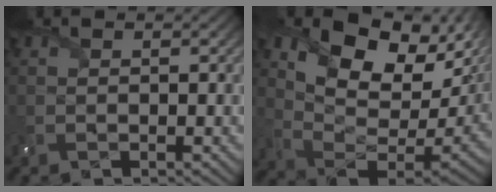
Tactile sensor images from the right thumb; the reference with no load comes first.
{"total": 14.5, "force": [7.3, 8.0, 9.6], "torque": [-0.169, 0.002, 0.141]}